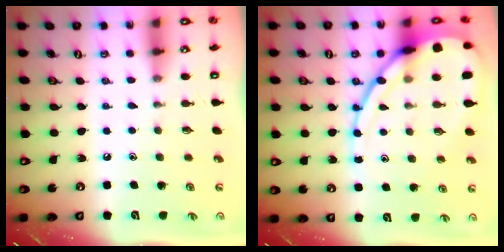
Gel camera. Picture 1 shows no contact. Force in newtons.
{"total": 15.9, "press": 15.8, "slide": 1.6}